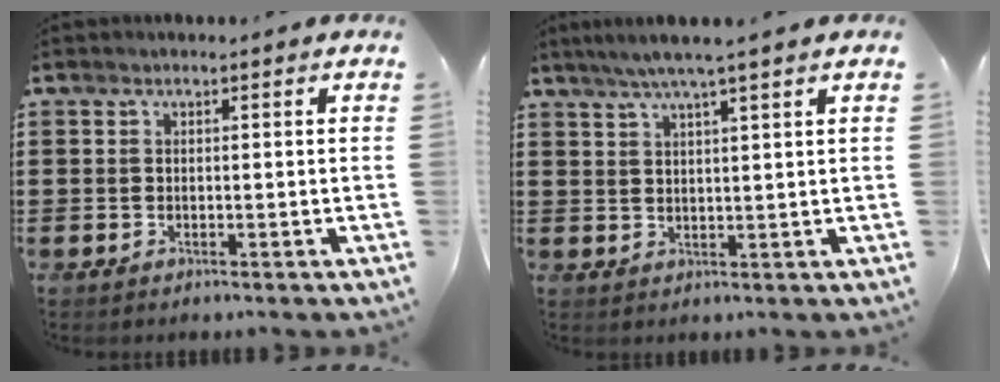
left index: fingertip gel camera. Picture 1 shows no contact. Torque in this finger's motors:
{"motor_torque": [1.09, -1.05, 0.28, 0.16]}